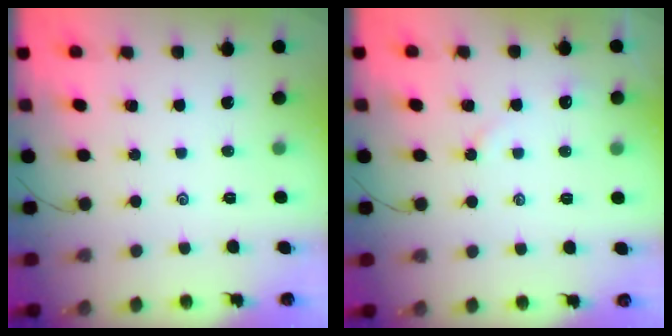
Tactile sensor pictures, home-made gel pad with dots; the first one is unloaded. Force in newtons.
{"total": 4.0, "press": 4.0, "slide": 0.4}